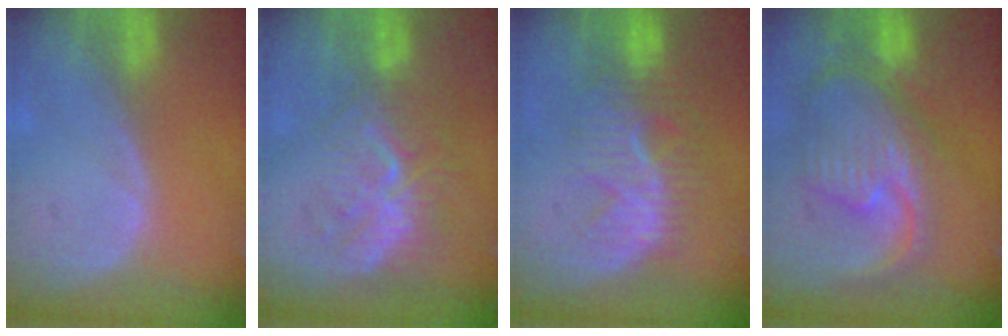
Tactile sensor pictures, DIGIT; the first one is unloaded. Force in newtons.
{"total": 8.8, "press": 8.1, "slide": 3.5}
{"total": 9.7, "press": 8.6, "slide": 4.4}
{"total": 11.8, "press": 10.2, "slide": 6.0}